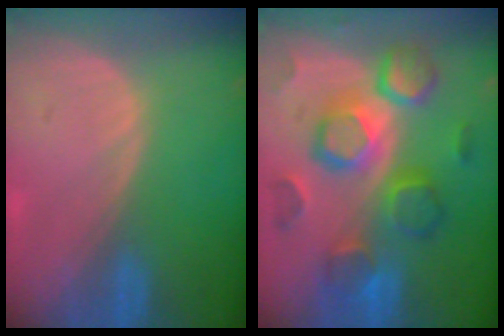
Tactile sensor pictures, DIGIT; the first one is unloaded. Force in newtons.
{"total": 11.5, "press": 11.4, "slide": 1.0}